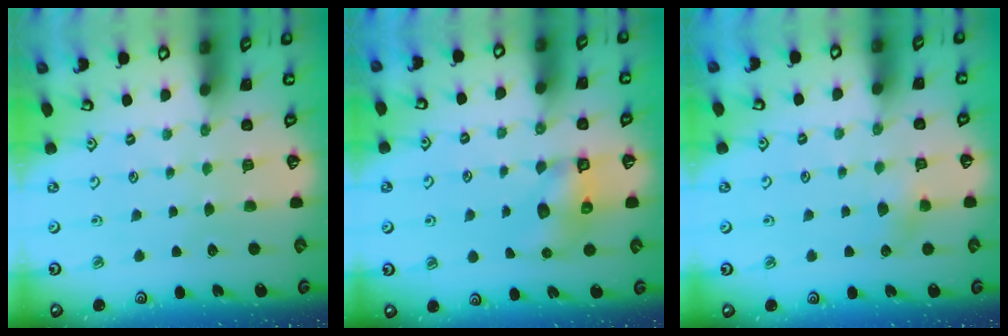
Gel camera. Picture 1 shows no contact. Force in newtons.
{"total": 6.6, "press": 6.6, "slide": 0.8}
{"total": 4.8, "press": 4.8, "slide": 0.5}